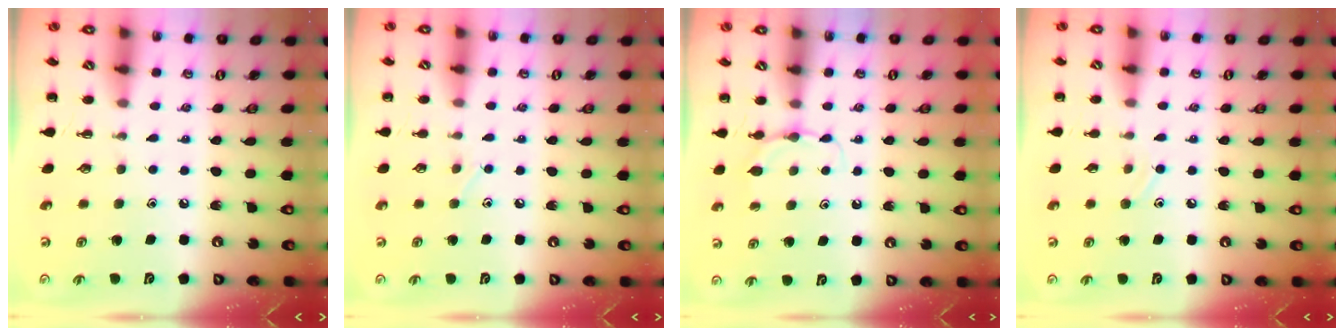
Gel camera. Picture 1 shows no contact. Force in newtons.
{"total": 4.2, "press": 4.0, "slide": 1.3}
{"total": 5.1, "press": 4.9, "slide": 1.6}
{"total": 6.7, "press": 6.3, "slide": 2.3}